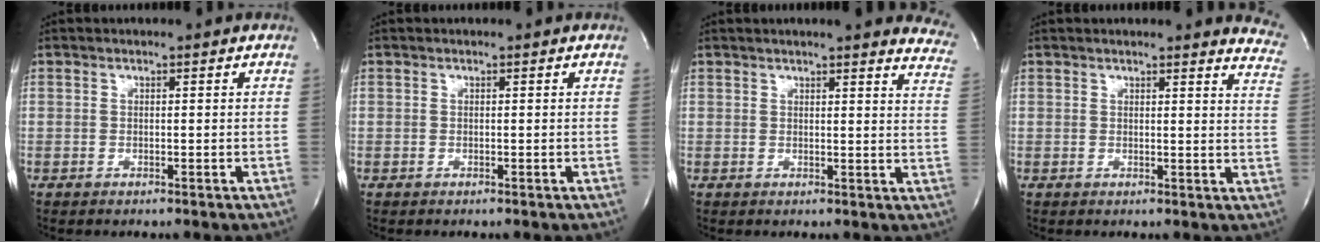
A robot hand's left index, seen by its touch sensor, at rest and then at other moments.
{"total": 0.0}
{"total": 17.3, "force": [15.7, 2.3, 7.0], "torque": [-0.079, -0.052, 0.158]}
{"total": 10.2, "force": [9.6, 1.2, 3.4], "torque": [-0.013, -0.055, 0.070]}